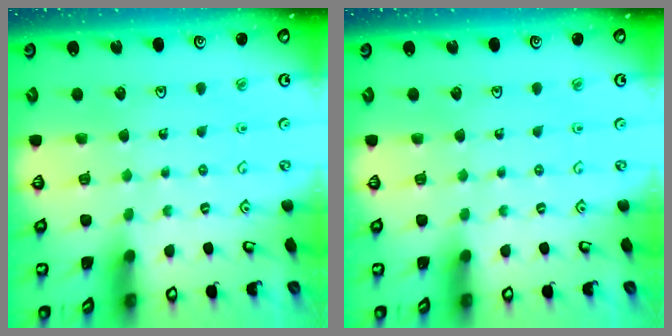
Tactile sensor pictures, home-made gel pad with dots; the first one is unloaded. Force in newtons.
{"total": 0.0}